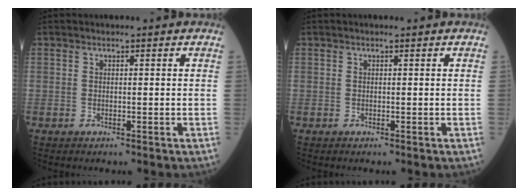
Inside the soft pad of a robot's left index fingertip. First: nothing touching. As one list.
[{"total": 0.0}]